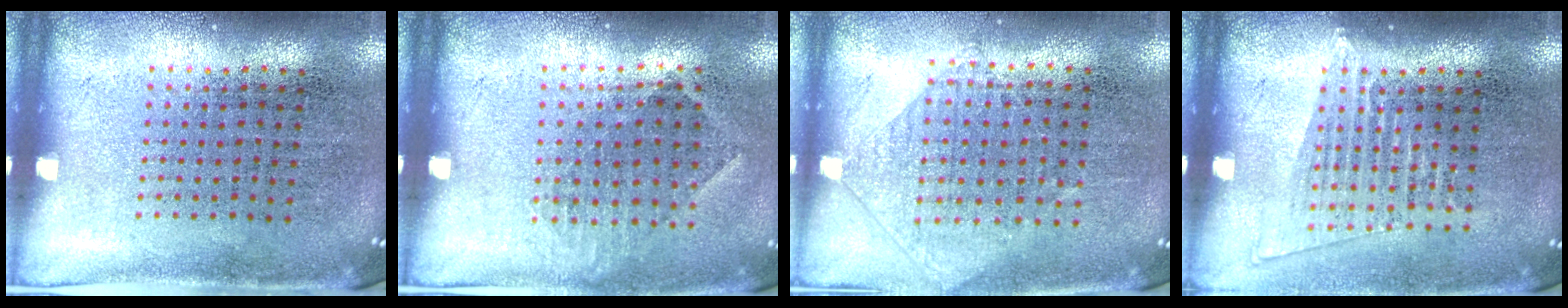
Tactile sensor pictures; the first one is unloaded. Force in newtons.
{"total": 0.9, "press": 0.8, "slide": 0.6}
{"total": 0.9, "press": 0.9, "slide": 0.3}
{"total": 1.3, "press": 1.2, "slide": 0.7}